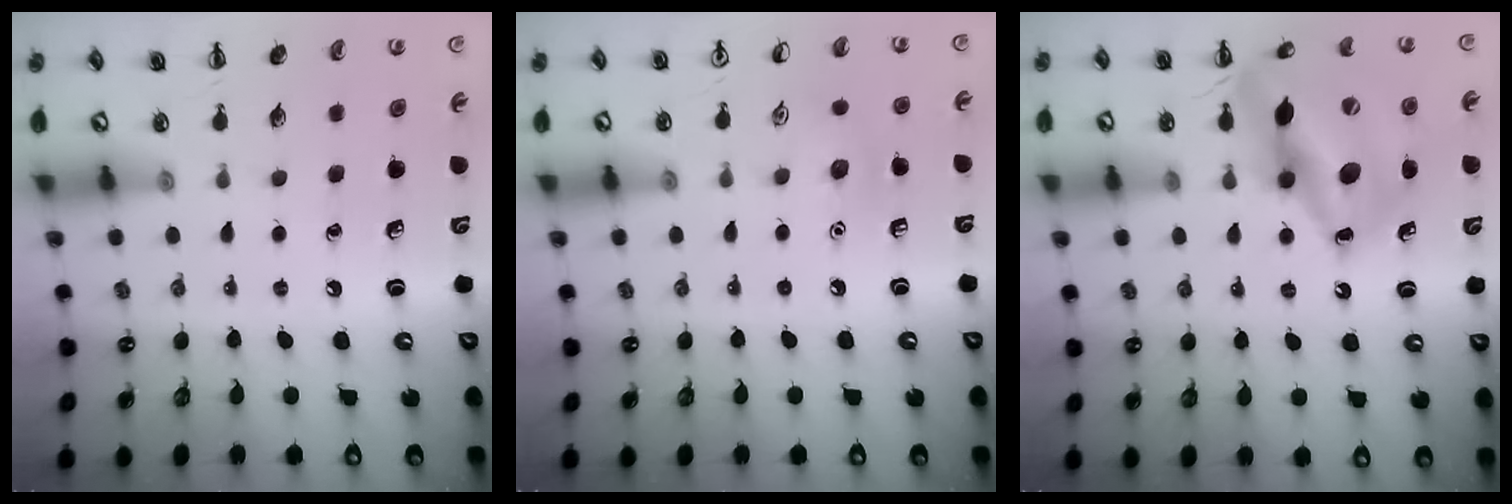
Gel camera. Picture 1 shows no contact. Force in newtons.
{"total": 6.8, "press": 6.6, "slide": 1.6}
{"total": 17.7, "press": 17.6, "slide": 1.8}